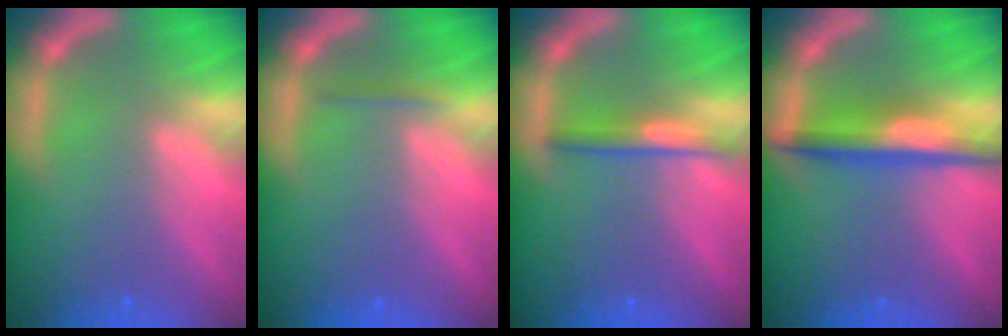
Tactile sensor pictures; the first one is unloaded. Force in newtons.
{"total": 0.9}
{"total": 2.4}
{"total": 5.0}